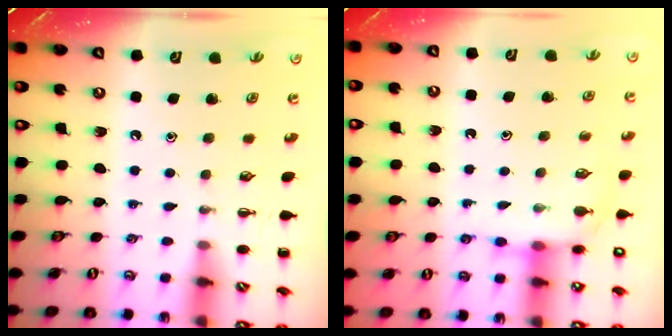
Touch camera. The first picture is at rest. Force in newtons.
{"total": 8.0, "press": 7.9, "slide": 1.4}